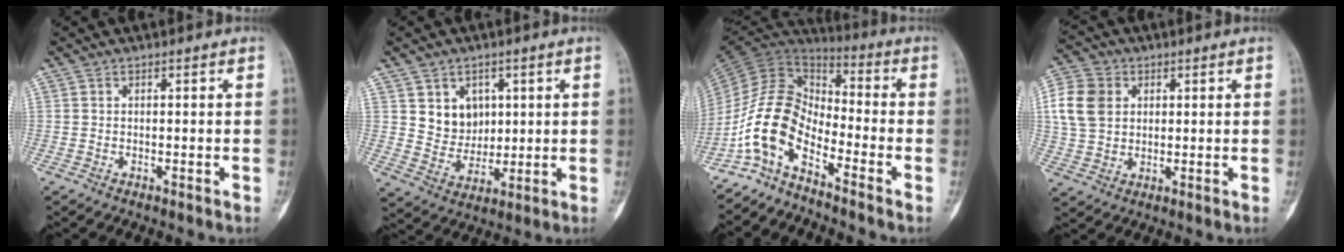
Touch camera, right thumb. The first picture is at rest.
{"total": 7.7, "force": [2.5, 6.4, 3.3], "torque": [-0.023, -0.017, 0.054]}
{"total": 11.3, "force": [-6.7, 5.7, 7.1], "torque": [-0.131, 0.081, -0.148]}
{"total": 9.9, "force": [2.3, 7.9, 5.6], "torque": [-0.103, 0.004, 0.043]}